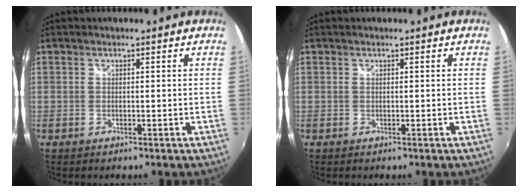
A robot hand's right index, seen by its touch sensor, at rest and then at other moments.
{"total": 0.0}